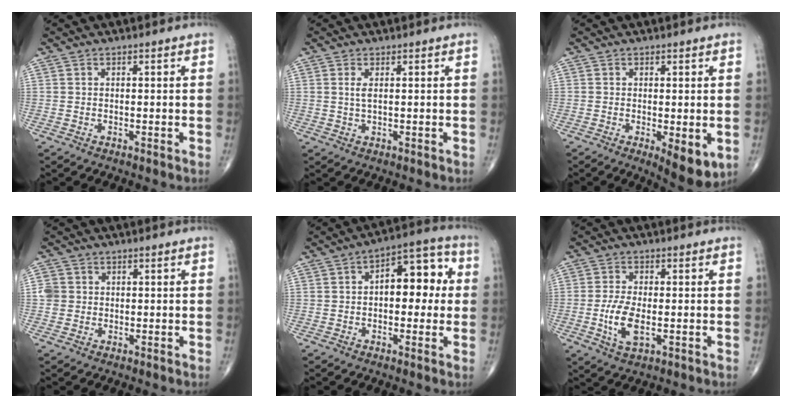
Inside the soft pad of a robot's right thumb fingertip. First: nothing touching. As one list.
[{"total": 1.6, "force": [0.4, 0.4, 1.5], "torque": [-0.035, -0.002, 0.012]}, {"total": 6.5, "force": [-1.6, 2.4, 5.9], "torque": [-0.076, -0.018, -0.018]}, {"total": 2.9, "force": [0.3, 2.8, 0.9], "torque": [-0.003, 0.007, 0.007]}, {"total": 11.3, "force": [1.0, 6.2, 9.4], "torque": [-0.091, 0.032, 0.003]}, {"total": 6.6, "force": [-1.3, 2.9, 5.8], "torque": [-0.120, -0.004, -0.023]}]